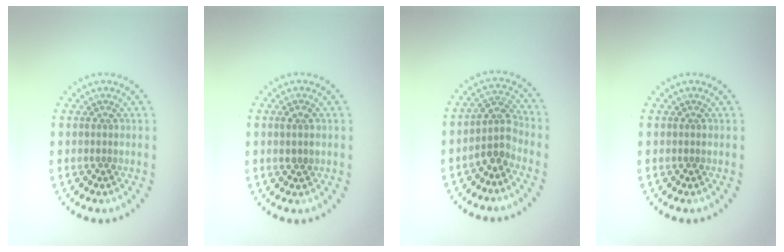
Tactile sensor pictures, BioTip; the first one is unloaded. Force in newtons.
{"total": 1.4, "press": 1.3, "slide": 0.4}
{"total": 2.7, "press": 2.1, "slide": 1.7}
{"total": 0.0}